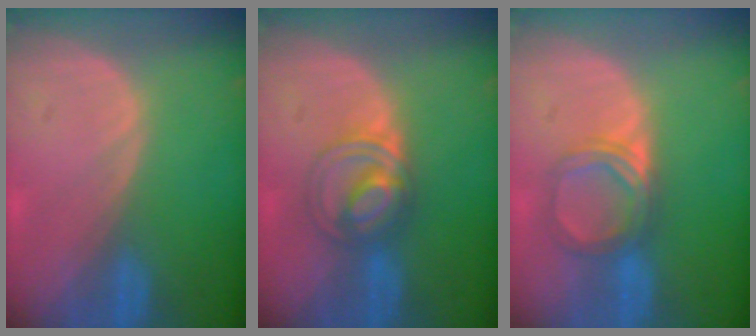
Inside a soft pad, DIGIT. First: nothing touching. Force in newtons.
{"total": 5.8, "press": 5.7, "slide": 1.2}
{"total": 5.3, "press": 5.0, "slide": 1.8}